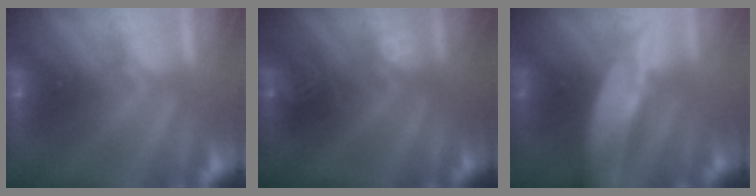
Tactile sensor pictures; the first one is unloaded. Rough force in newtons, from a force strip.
{"total": 3.3}
{"total": 6.7}